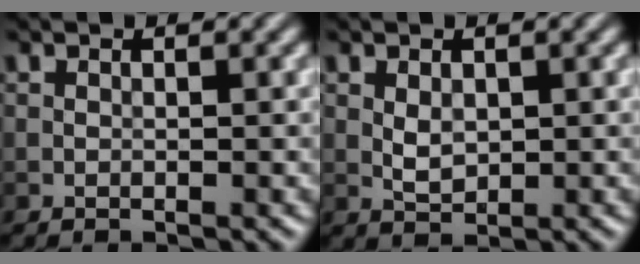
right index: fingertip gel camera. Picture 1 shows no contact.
{"total": 1.7, "force": [0.3, 1.2, 1.2], "torque": [-0.024, -0.003, 0.011]}